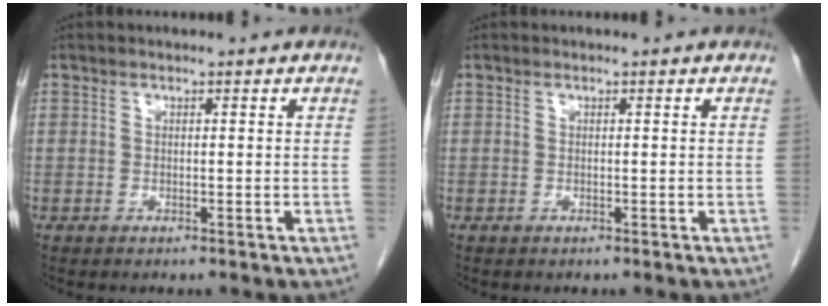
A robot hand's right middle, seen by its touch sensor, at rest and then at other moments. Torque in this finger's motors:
{"motor_torque": [-0.05, -0.03, -0.01, -0.01]}